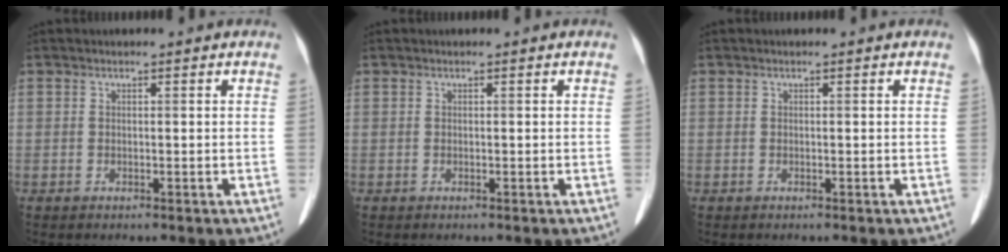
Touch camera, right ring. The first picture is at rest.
{"total": 0.0}
{"total": 0.0}